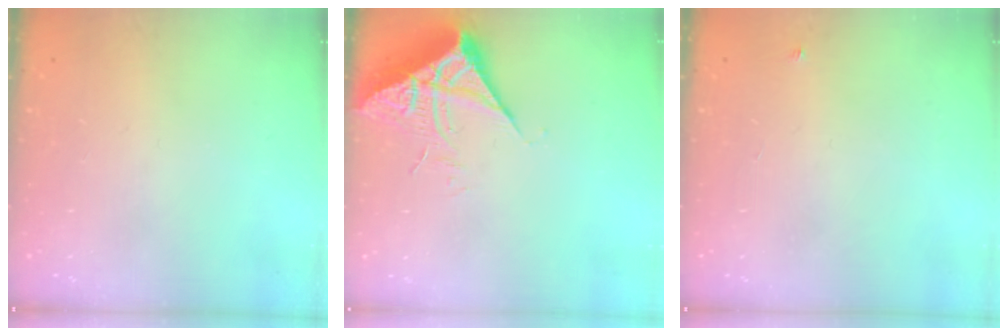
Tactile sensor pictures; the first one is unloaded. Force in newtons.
{"total": 7.2, "press": 7.2, "slide": 0.8}
{"total": 2.7, "press": 2.7, "slide": 0.4}